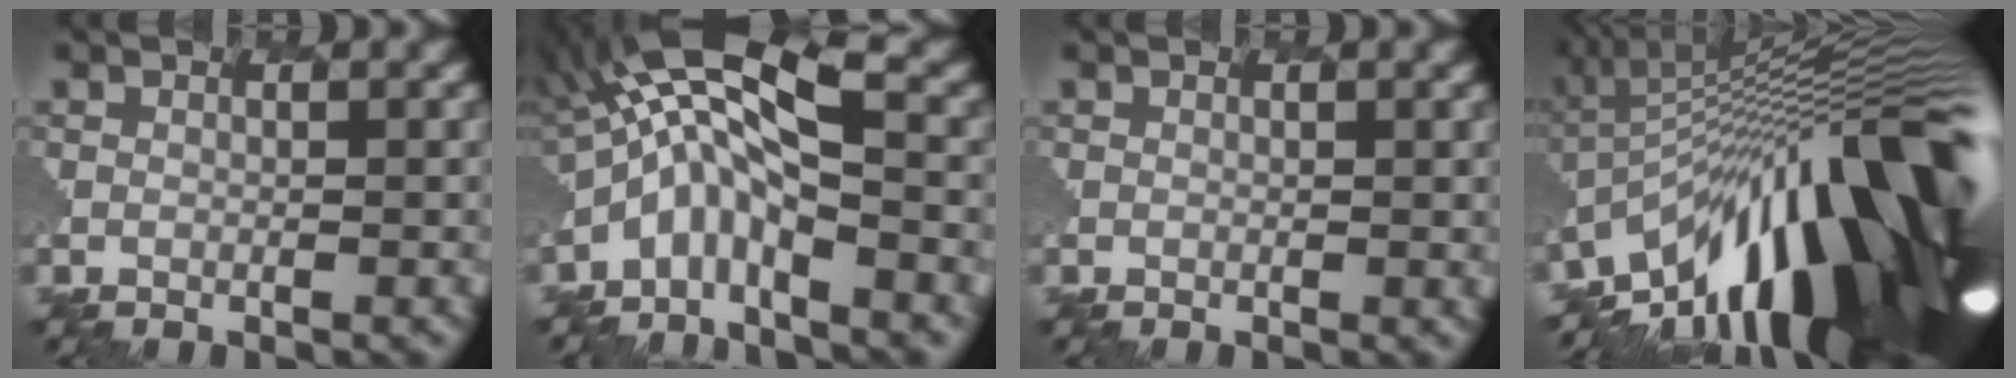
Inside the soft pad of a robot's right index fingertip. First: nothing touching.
{"total": 8.3, "force": [-1.4, 2.4, 7.8], "torque": [-0.164, 0.024, -0.042]}
{"total": 0.6, "force": [0.4, -0.3, -0.4], "torque": [0.001, -0.001, 0.000]}
{"total": 15.9, "force": [-5.8, 6.4, 13.4], "torque": [-0.201, 0.025, -0.132]}